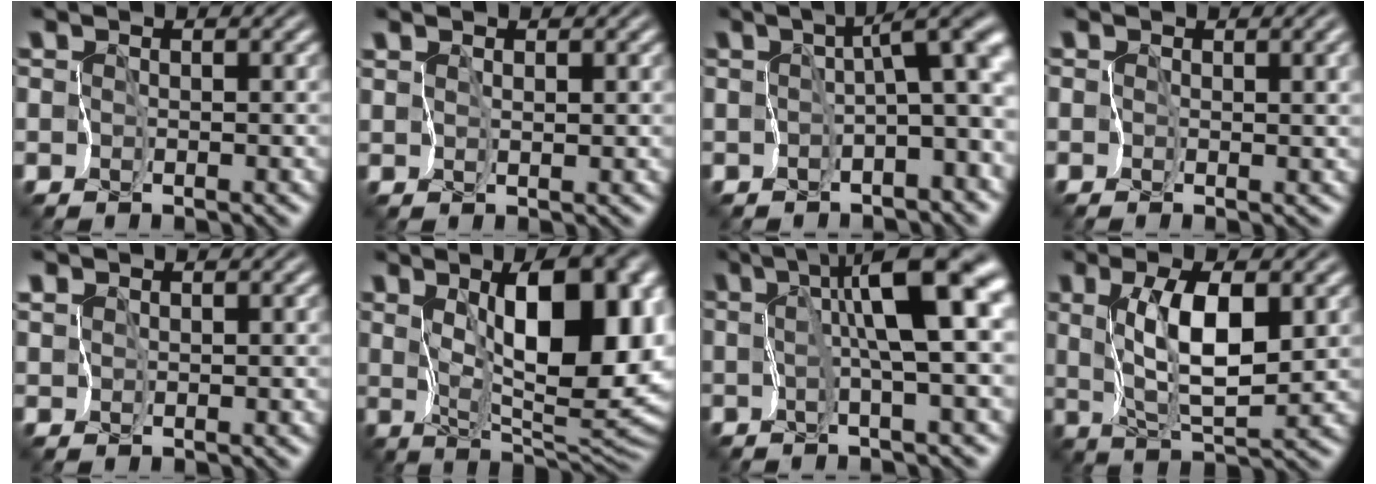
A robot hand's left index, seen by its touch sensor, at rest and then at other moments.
{"total": 0.7, "force": [0.7, 0.0, 0.2], "torque": [-0.001, -0.002, 0.021]}
{"total": 7.4, "force": [-1.2, 2.4, 6.8], "torque": [-0.096, 0.004, -0.023]}
{"total": 2.7, "force": [0.2, 1.4, 2.3], "torque": [-0.023, -0.009, 0.008]}
{"total": 0.6, "force": [0.6, 0.3, -0.1], "torque": [0.006, -0.003, 0.016]}
{"total": 12.4, "force": [3.5, 4.6, 10.9], "torque": [-0.147, 0.000, 0.066]}
{"total": 9.4, "force": [1.8, 1.4, 9.1], "torque": [-0.140, 0.028, 0.022]}
{"total": 5.4, "force": [2.1, 1.5, 4.8], "torque": [-0.095, 0.002, 0.050]}